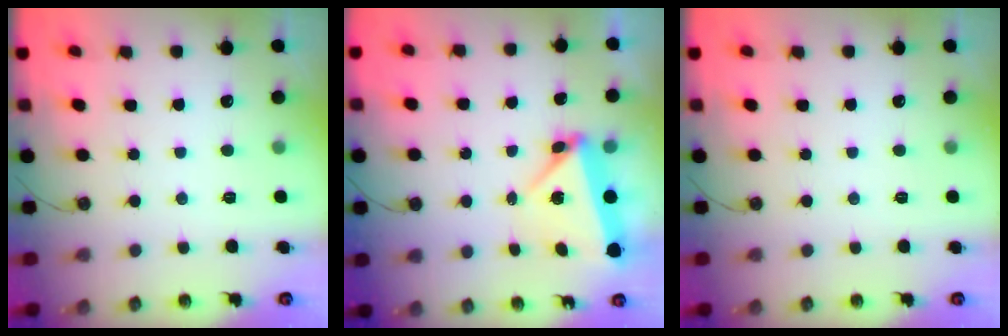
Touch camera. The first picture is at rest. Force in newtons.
{"total": 5.5, "press": 5.4, "slide": 0.4}
{"total": 0.0}